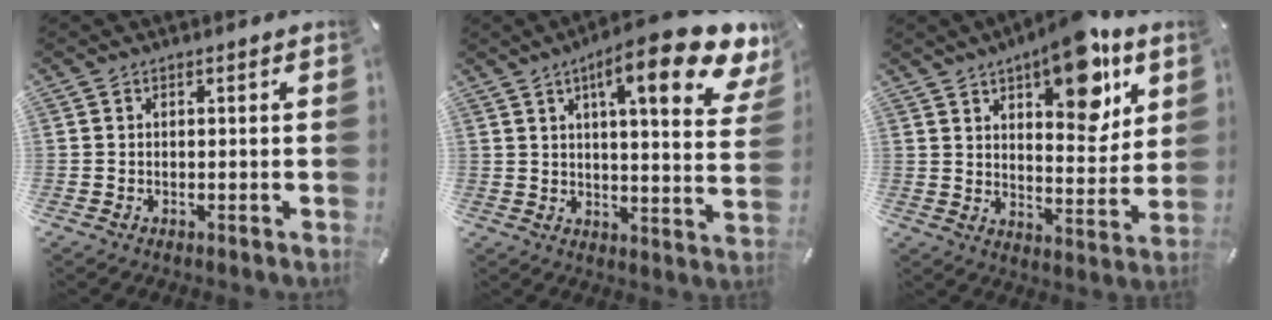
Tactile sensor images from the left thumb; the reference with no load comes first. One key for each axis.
{"total": 18.0, "fx": 10.0, "fy": 4.3, "fz": 14.4, "tx": -0.220, "ty": -0.050, "tz": 0.151}
{"total": 15.6, "fx": 9.4, "fy": 6.7, "fz": 10.5, "tx": -0.133, "ty": -0.055, "tz": 0.155}